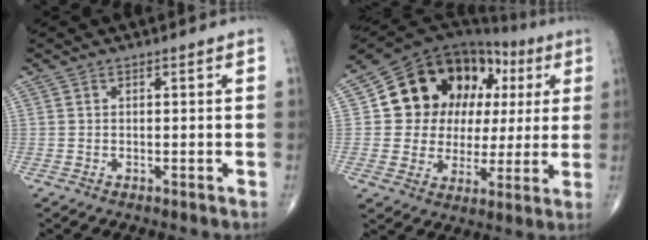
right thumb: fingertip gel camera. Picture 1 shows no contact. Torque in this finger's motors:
{"motor_torque": [1.31, 3.11, 1.12, 0.15, 0.09]}